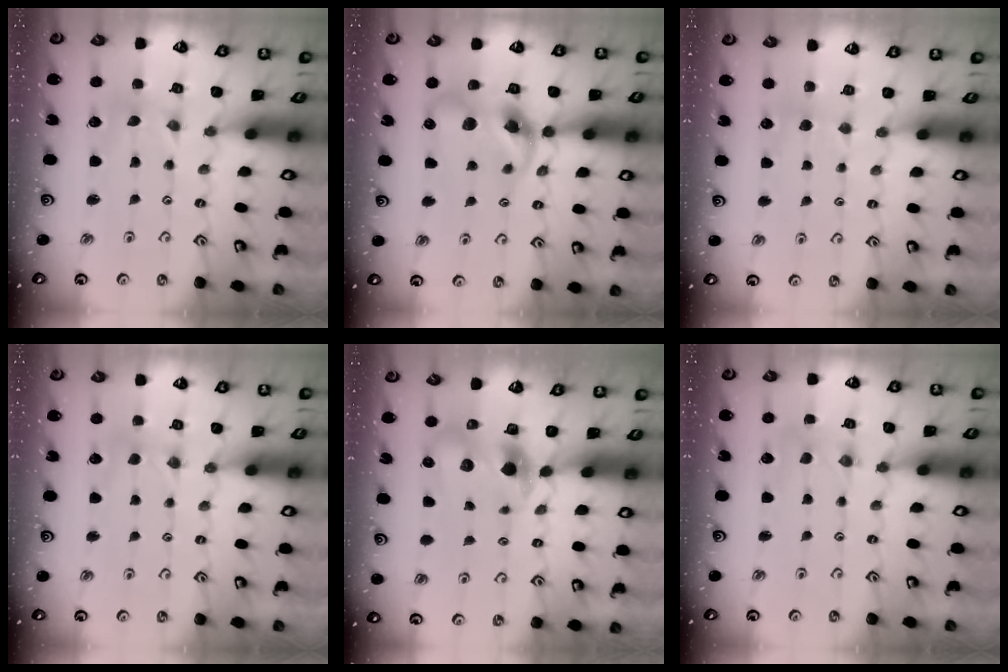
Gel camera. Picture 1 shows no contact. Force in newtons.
{"total": 12.7, "press": 12.5, "slide": 1.9}
{"total": 2.7, "press": 2.6, "slide": 0.4}
{"total": 1.9, "press": 1.8, "slide": 0.4}
{"total": 6.4, "press": 6.4, "slide": 0.5}
{"total": 1.1, "press": 1.1, "slide": 0.2}